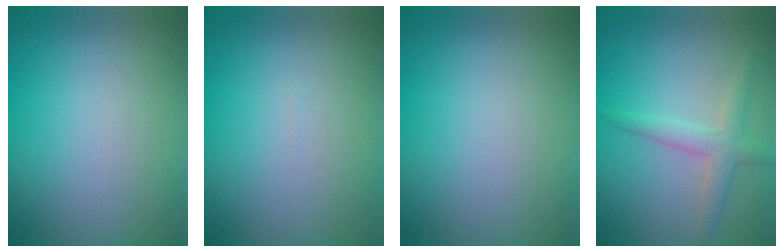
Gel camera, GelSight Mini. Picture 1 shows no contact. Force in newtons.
{"total": 0.0}
{"total": 0.0}
{"total": 2.6, "press": 2.5, "slide": 0.1}